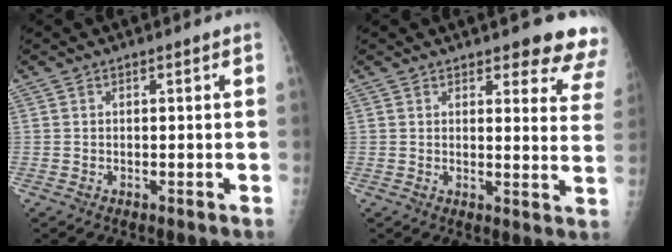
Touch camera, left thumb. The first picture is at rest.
{"total": 10.4, "force": [9.1, 2.9, 4.0], "torque": [-0.002, -0.054, 0.078]}